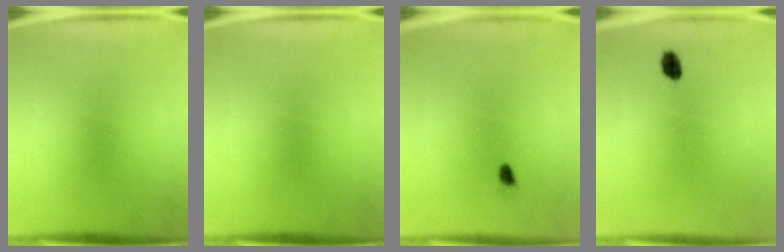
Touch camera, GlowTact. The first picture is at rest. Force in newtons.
{"total": 0.0}
{"total": 0.6}
{"total": 2.1}